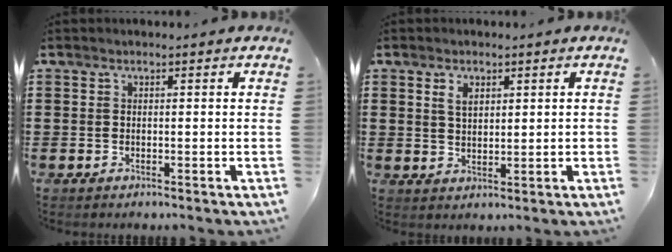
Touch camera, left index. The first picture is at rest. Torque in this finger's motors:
{"motor_torque": [0.61, -0.57, 0.07, 0.06]}